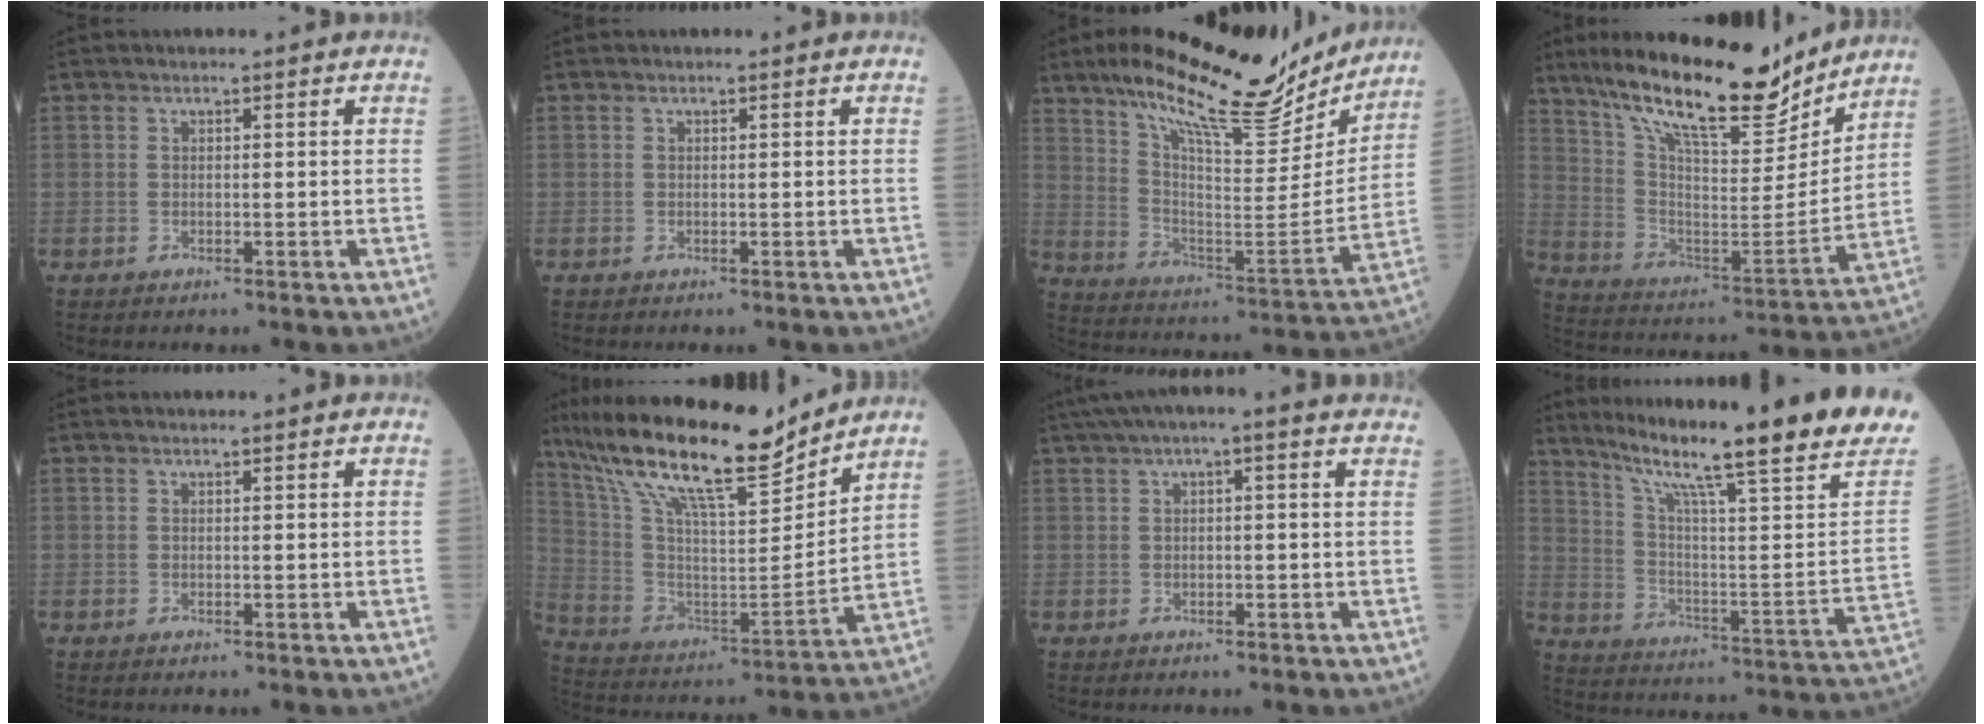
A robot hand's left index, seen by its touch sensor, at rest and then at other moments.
{"total": 0.0}
{"total": 23.1, "force": [18.3, 5.6, 12.9], "torque": [-0.215, -0.013, 0.275]}
{"total": 19.8, "force": [16.3, 4.2, 10.4], "torque": [-0.187, -0.021, 0.274]}
{"total": 0.0}
{"total": 21.3, "force": [17.2, 3.0, 12.2], "torque": [-0.230, 0.000, 0.305]}
{"total": 7.1, "force": [4.3, 1.2, 5.5], "torque": [-0.094, 0.043, 0.057]}
{"total": 27.1, "force": [19.9, 0.7, 18.4], "torque": [-0.282, -0.054, 0.272]}